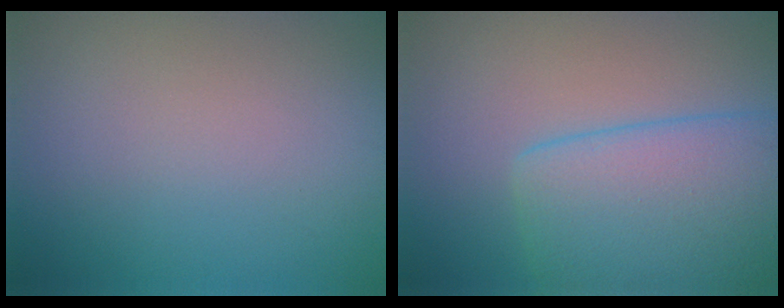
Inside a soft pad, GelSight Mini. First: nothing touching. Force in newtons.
{"total": 7.1, "press": 7.1, "slide": 0.3}